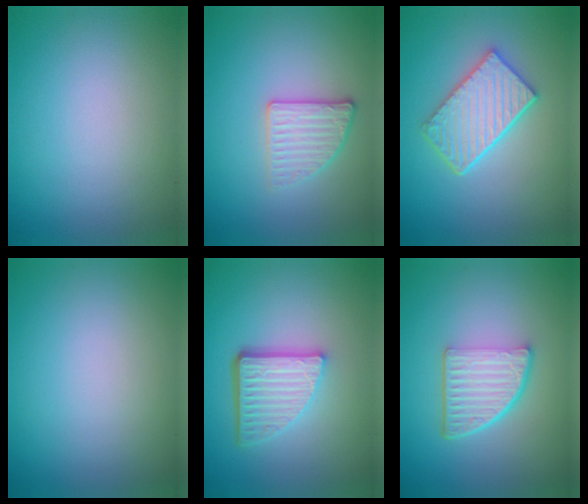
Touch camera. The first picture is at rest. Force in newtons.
{"total": 2.6, "press": 2.4, "slide": 1.2}
{"total": 5.1, "press": 4.2, "slide": 2.8}
{"total": 0.0}
{"total": 5.4, "press": 3.7, "slide": 3.9}
{"total": 5.2, "press": 3.6, "slide": 3.8}